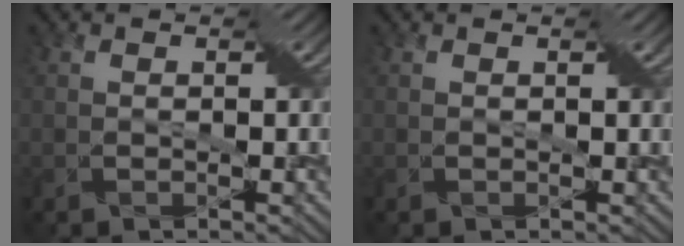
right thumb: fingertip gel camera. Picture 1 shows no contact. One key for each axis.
{"total": 0.6, "fx": 0.2, "fy": -0.4, "fz": 0.3, "tx": -0.005, "ty": 0.005, "tz": 0.007}